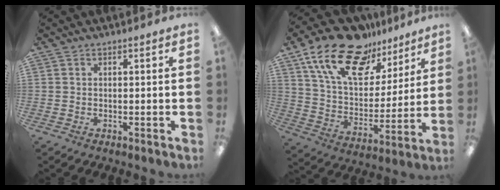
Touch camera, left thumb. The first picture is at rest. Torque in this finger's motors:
{"motor_torque": [0.35, 0.36, 1.40, -1.37, 0.36]}